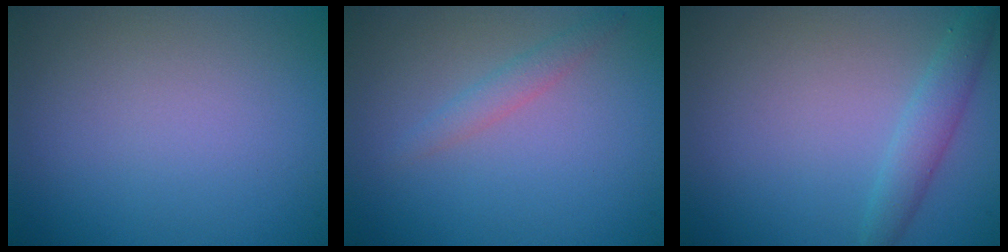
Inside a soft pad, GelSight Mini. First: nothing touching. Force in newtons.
{"total": 1.3, "press": 1.3, "slide": 0.1}
{"total": 2.2, "press": 2.2, "slide": 0.0}